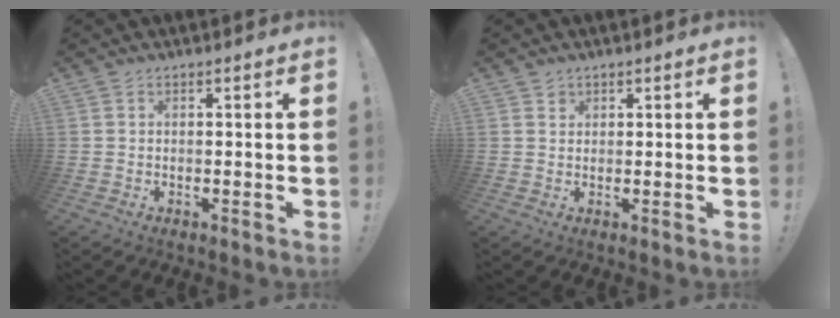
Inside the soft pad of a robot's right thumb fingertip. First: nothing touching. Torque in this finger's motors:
{"motor_torque": [-0.17, 0.14, -0.06, 0.10, 0.06]}